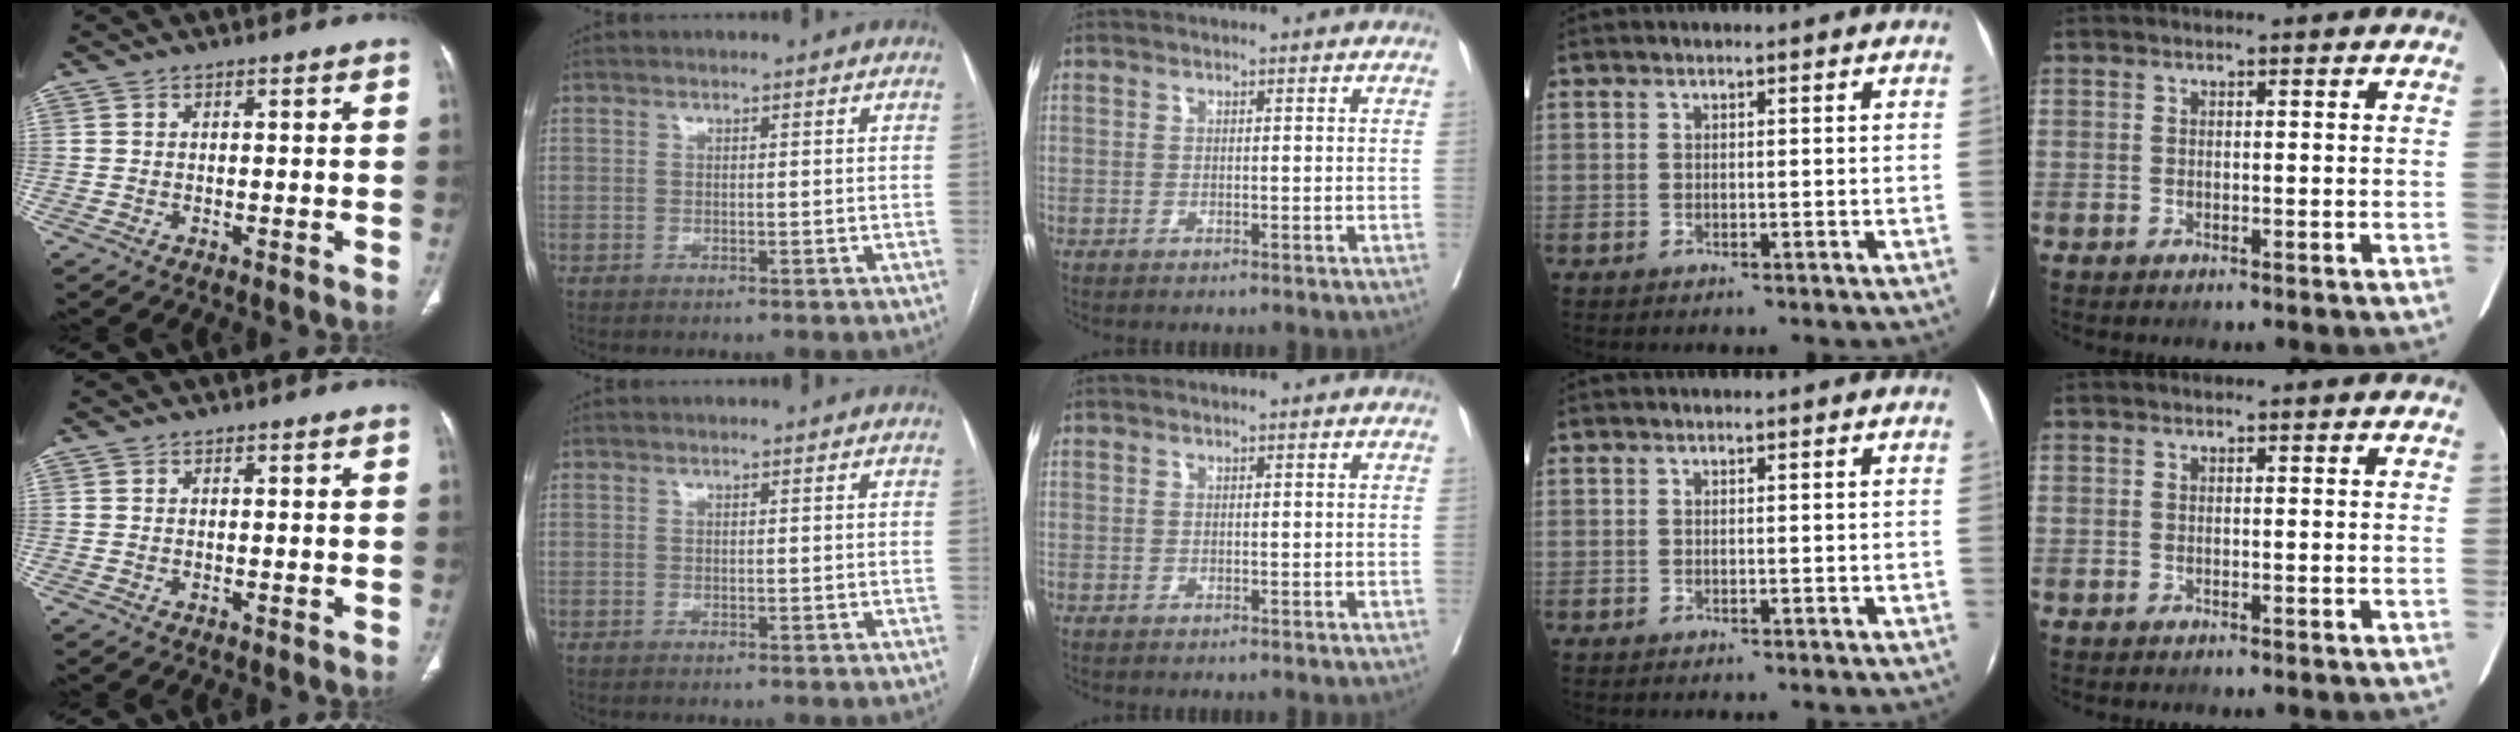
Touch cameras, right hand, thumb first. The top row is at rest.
{}